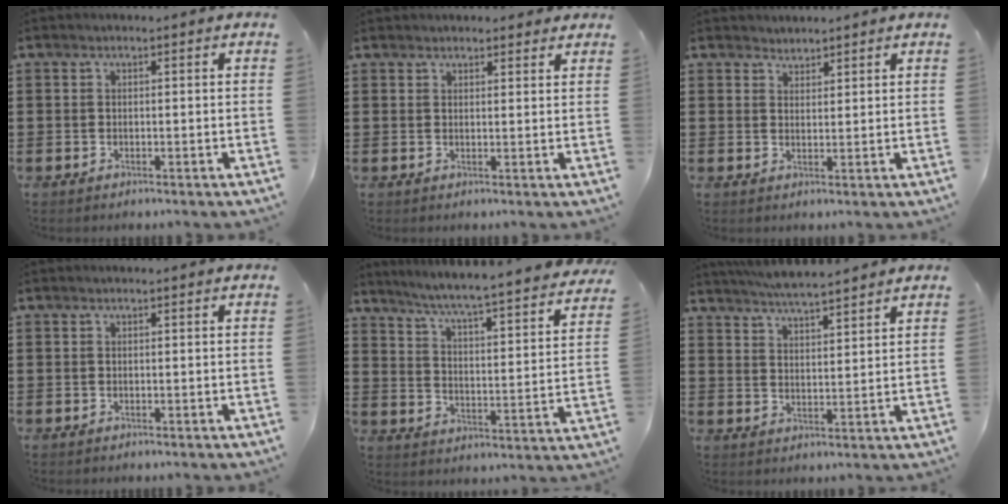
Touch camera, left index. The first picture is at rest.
{"total": 2.0, "force": [1.9, 0.5, 0.2], "torque": [0.001, -0.001, 0.035]}
{"total": 1.8, "force": [1.7, 0.4, -0.4], "torque": [0.003, 0.002, 0.034]}
{"total": 0.0}
{"total": 4.9, "force": [4.4, -1.0, 1.8], "torque": [-0.057, -0.045, 0.063]}
{"total": 4.5, "force": [4.4, -0.2, 1.2], "torque": [-0.036, -0.018, 0.077]}